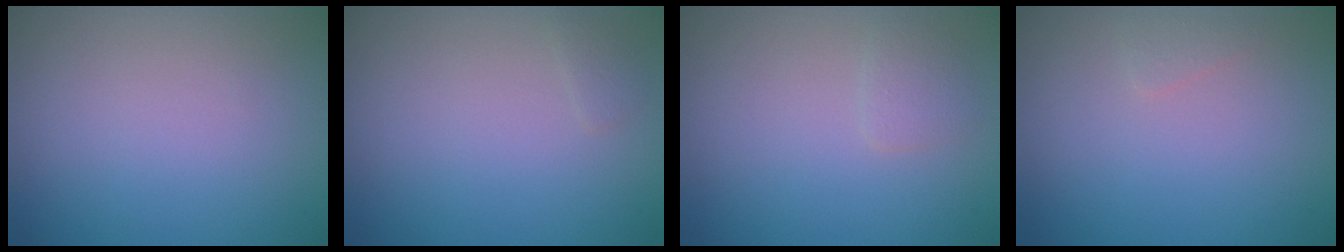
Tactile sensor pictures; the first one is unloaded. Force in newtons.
{"total": 0.6, "press": 0.6, "slide": 0.0}
{"total": 1.0, "press": 1.0, "slide": 0.0}
{"total": 0.6, "press": 0.6, "slide": 0.1}